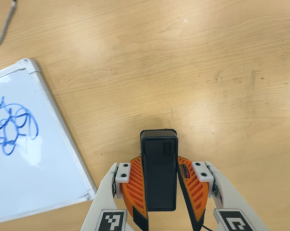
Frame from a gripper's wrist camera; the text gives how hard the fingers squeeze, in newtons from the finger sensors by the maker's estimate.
{"total": 6.3, "left": 5.7, "right": 6.9}